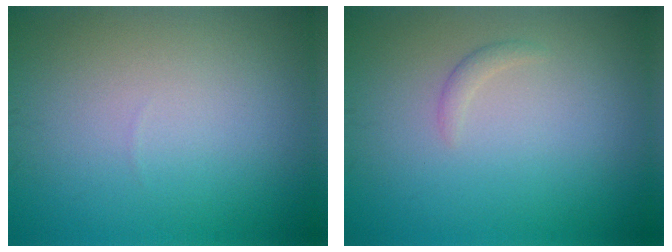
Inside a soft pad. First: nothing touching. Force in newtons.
{"total": 0.8, "press": 0.8, "slide": 0.0}